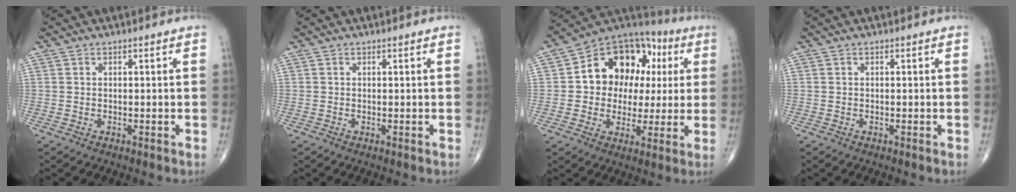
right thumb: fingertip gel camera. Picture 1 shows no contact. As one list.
[{"total": 0.0}, {"total": 17.9, "force": [3.4, 13.5, 11.3], "torque": [-0.110, 0.030, 0.049]}, {"total": 0.0}]